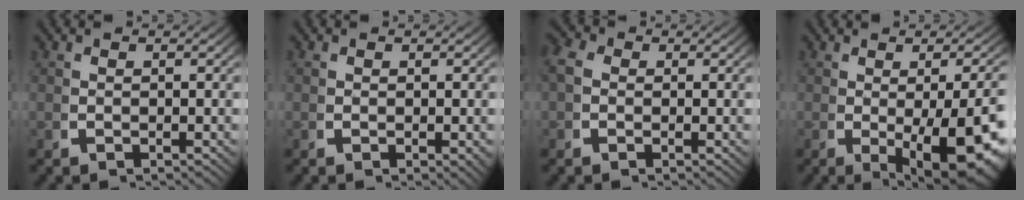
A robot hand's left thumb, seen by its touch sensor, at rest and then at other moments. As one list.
[{"total": 0.6, "force": [0.1, 0.2, 0.5], "torque": [-0.006, -0.002, 0.003]}, {"total": 2.2, "force": [0.3, 1.9, 1.0], "torque": [-0.025, 0.002, -0.001]}, {"total": 9.2, "force": [-2.1, 4.1, 7.9], "torque": [-0.120, -0.030, -0.007]}]